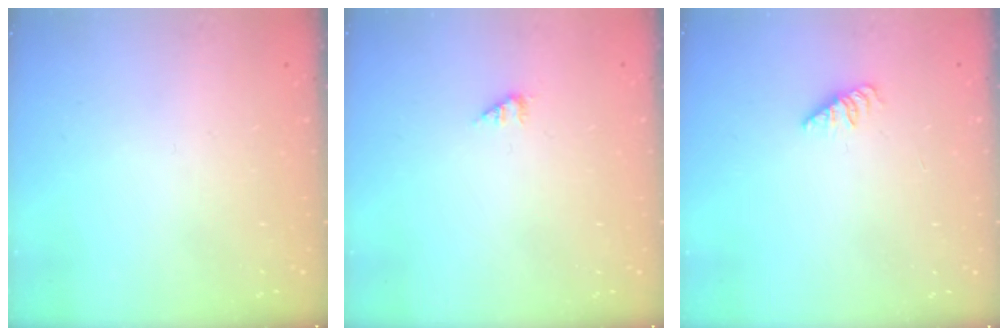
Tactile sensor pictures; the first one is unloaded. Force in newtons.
{"total": 1.4, "press": 1.4, "slide": 0.2}
{"total": 1.1, "press": 1.1, "slide": 0.3}